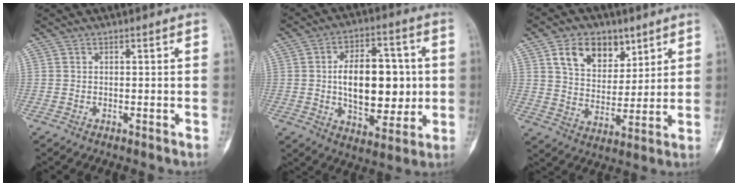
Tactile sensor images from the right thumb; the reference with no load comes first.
{"total": 17.2, "force": [0.4, 9.7, 14.1], "torque": [-0.176, 0.007, 0.012]}
{"total": 11.9, "force": [6.2, 8.0, 6.3], "torque": [-0.071, -0.031, 0.111]}